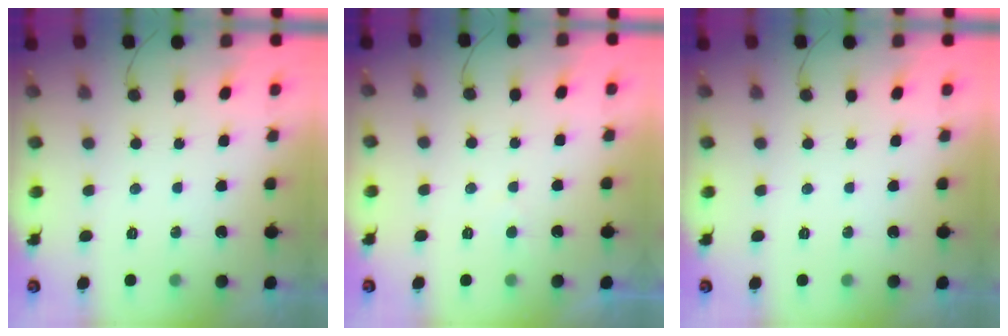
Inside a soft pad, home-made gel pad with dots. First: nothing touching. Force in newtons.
{"total": 2.0, "press": 2.0, "slide": 0.2}
{"total": 0.0}